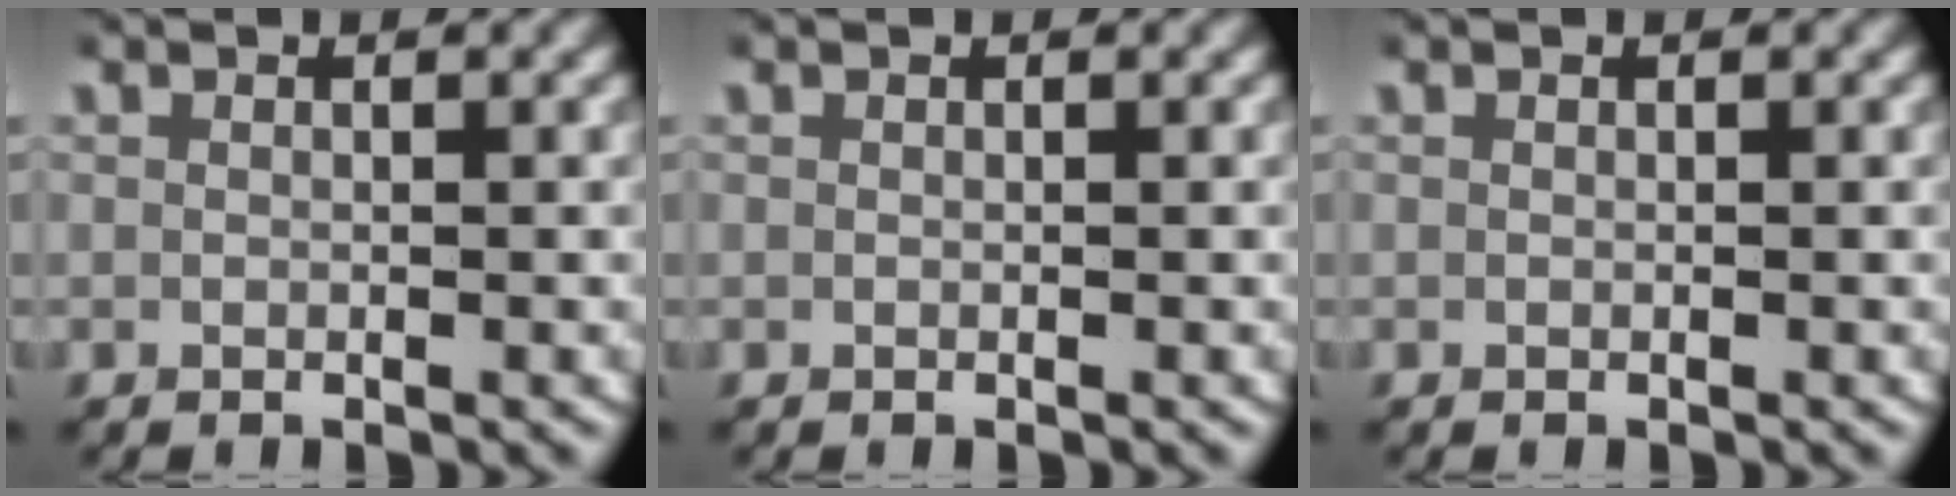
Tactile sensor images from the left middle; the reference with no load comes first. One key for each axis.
{"total": 0.0}
{"total": 0.0}